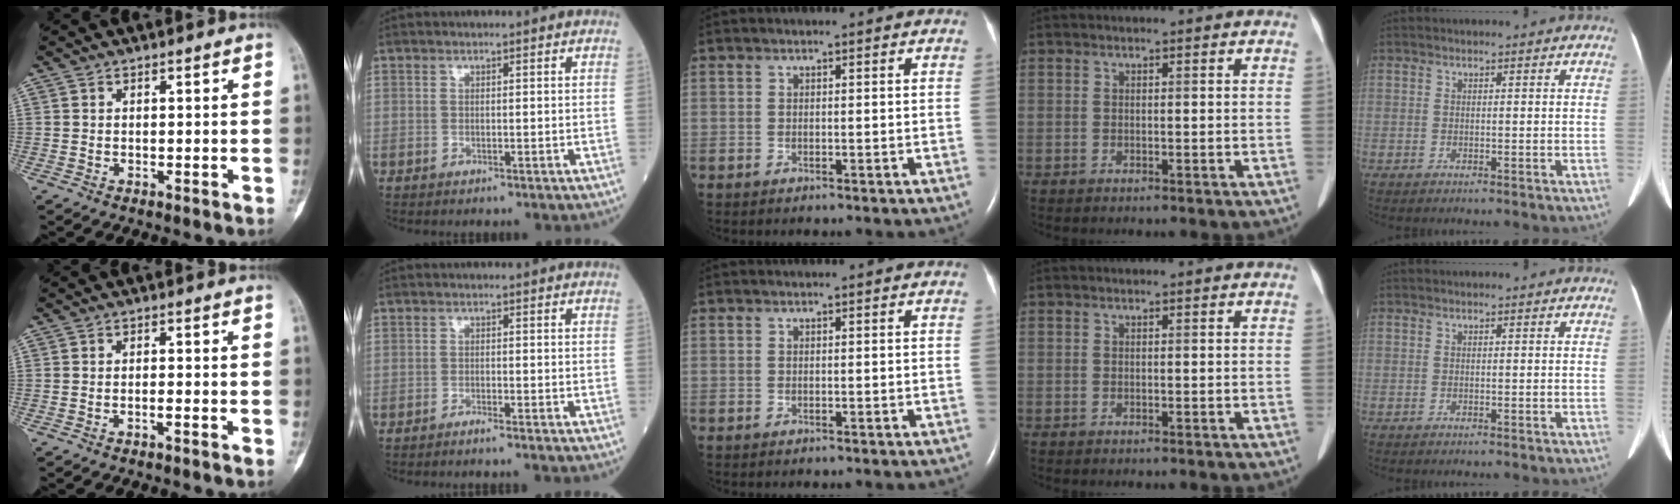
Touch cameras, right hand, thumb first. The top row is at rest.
{"thumb": {"total": 1.2, "force": [-0.9, 0.1, 0.8], "torque": [-0.019, 0.012, -0.014]}, "index": {"total": 1.7, "force": [-1.5, -0.4, 0.8], "torque": [-0.013, 0.002, -0.024]}}